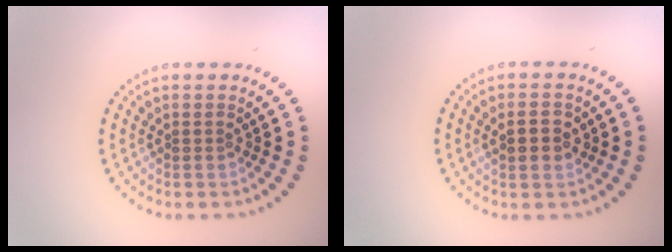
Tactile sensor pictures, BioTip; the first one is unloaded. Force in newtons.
{"total": 2.5, "press": 2.5, "slide": 0.2}